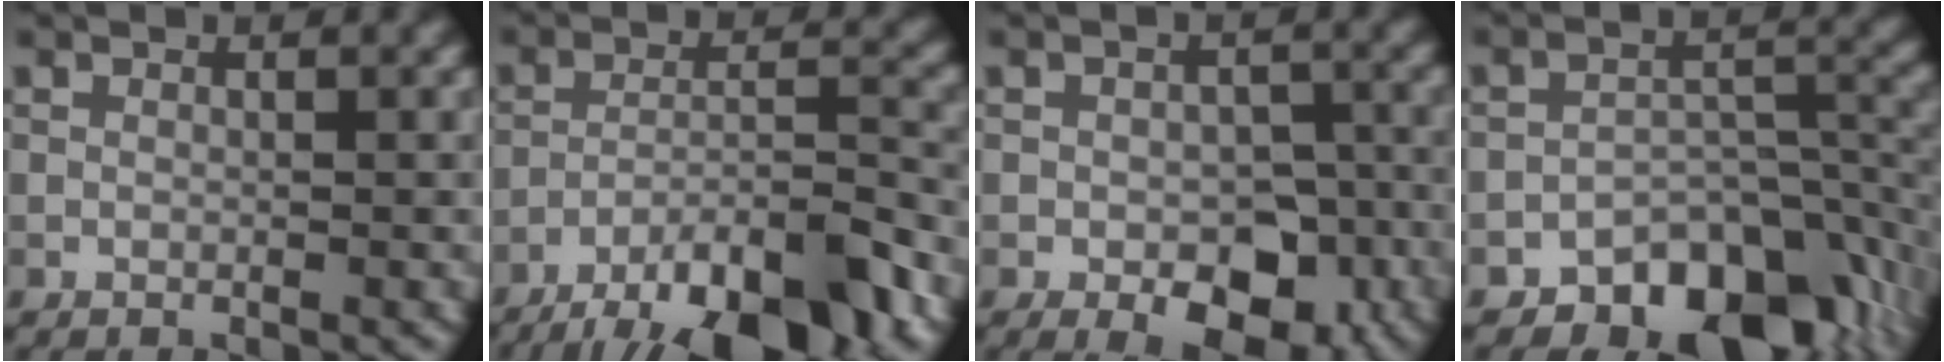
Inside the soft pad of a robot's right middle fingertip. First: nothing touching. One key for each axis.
{"total": 11.7, "fx": -8.7, "fy": 3.1, "fz": 7.2, "tx": -0.111, "ty": -0.008, "tz": -0.131}
{"total": 6.3, "fx": -2.4, "fy": 3.5, "fz": 4.6, "tx": -0.058, "ty": -0.009, "tz": -0.033}
{"total": 9.2, "fx": -6.4, "fy": 4.9, "fz": 4.3, "tx": -0.039, "ty": -0.009, "tz": -0.104}